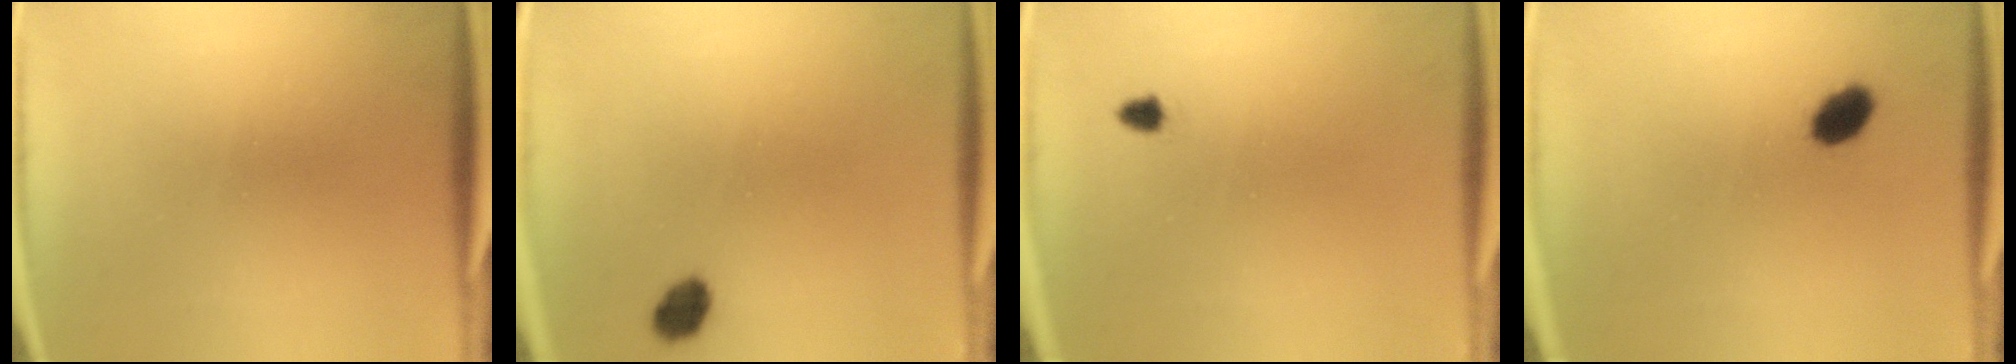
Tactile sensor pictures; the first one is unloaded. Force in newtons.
{"total": 3.7}
{"total": 1.1}
{"total": 3.6}